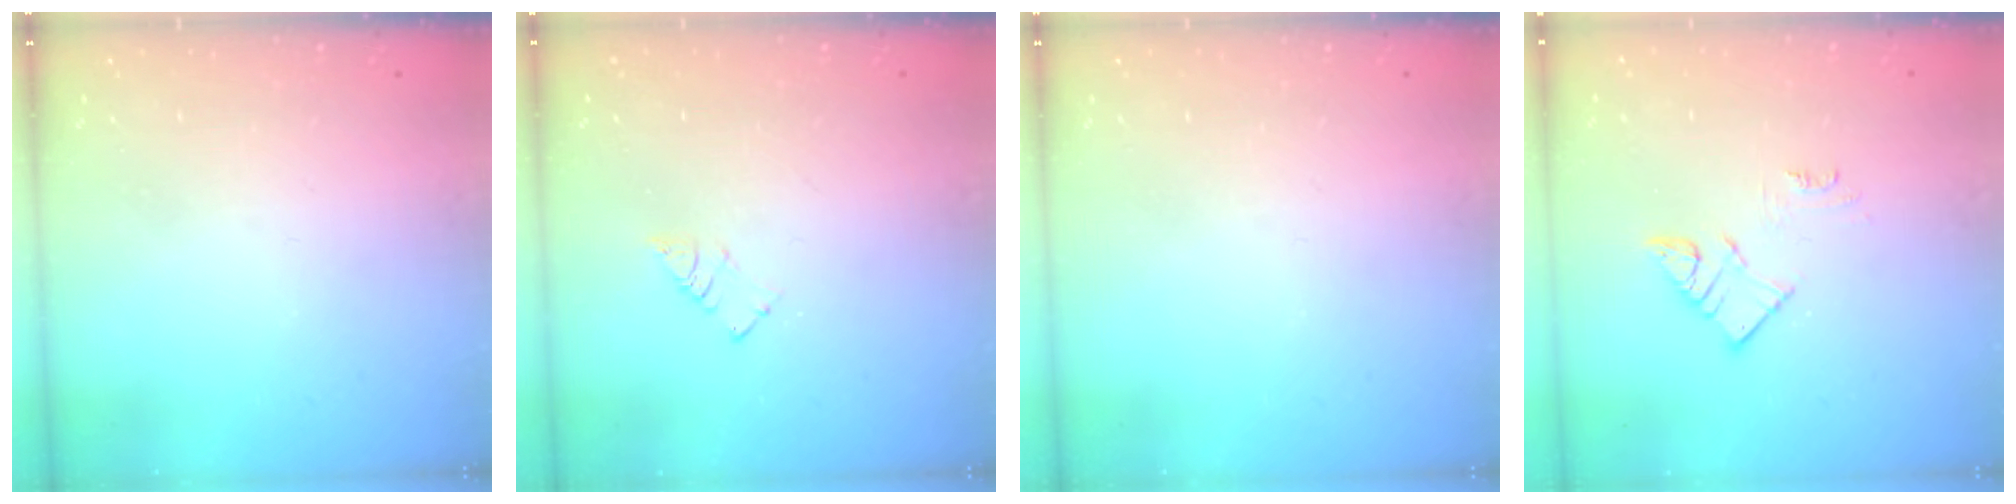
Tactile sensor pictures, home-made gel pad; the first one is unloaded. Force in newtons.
{"total": 3.3, "press": 3.3, "slide": 0.4}
{"total": 0.0}
{"total": 6.9, "press": 6.8, "slide": 0.3}